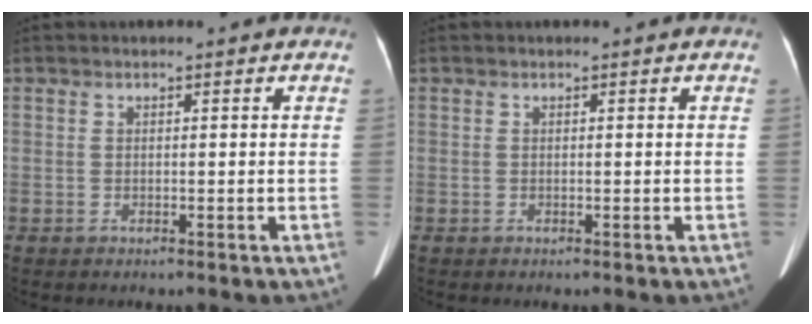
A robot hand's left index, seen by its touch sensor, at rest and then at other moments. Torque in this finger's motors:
{"motor_torque": [0.00, 0.00, 0.00, 0.00]}